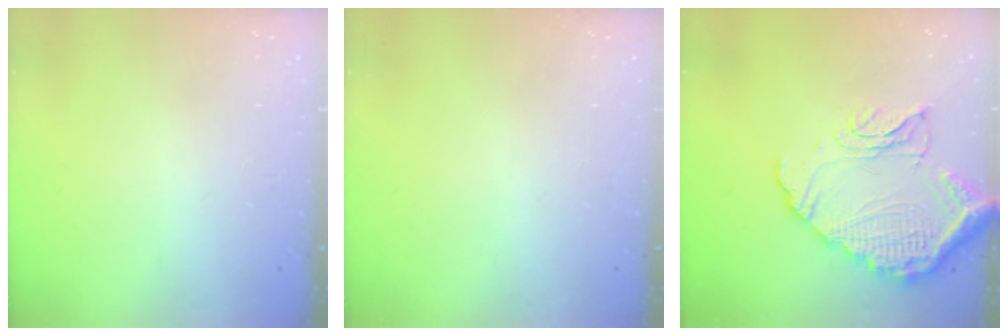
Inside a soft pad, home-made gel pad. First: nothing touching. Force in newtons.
{"total": 0.0}
{"total": 15.5, "press": 15.4, "slide": 1.2}